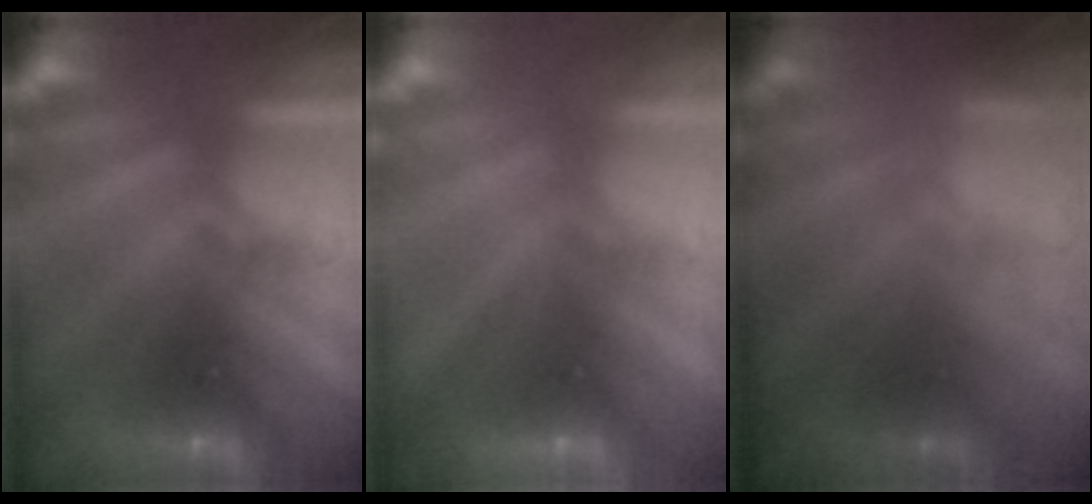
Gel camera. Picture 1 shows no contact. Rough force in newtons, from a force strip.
{"total": 3.1}
{"total": 8.5}